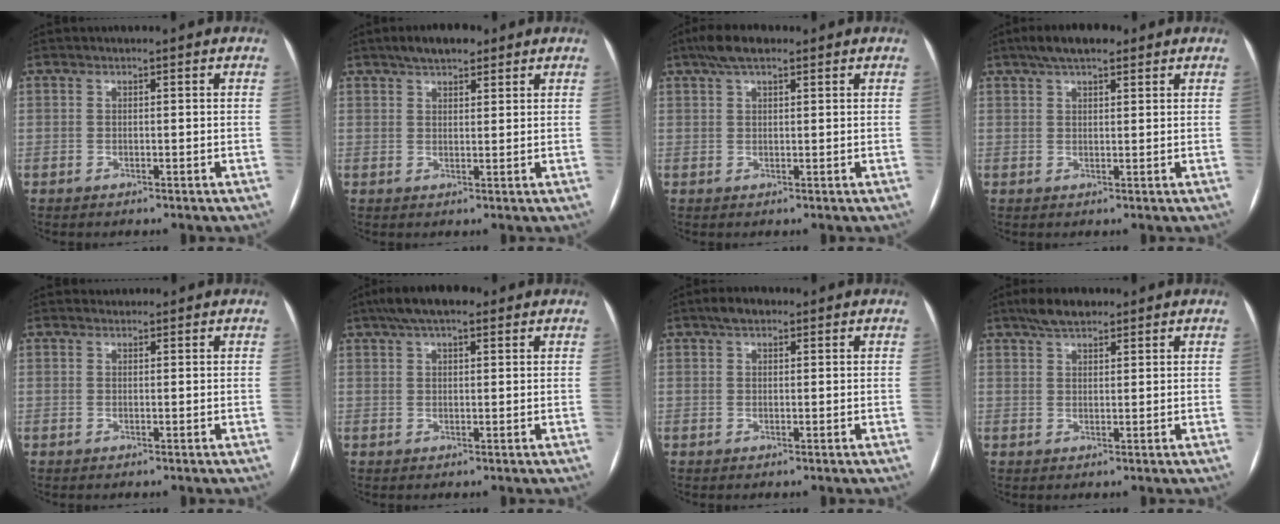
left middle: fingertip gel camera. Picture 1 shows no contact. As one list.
[{"total": 5.0, "force": [3.6, 2.0, 2.9], "torque": [-0.050, 0.017, 0.058]}, {"total": 4.9, "force": [3.3, 1.6, 3.2], "torque": [-0.065, 0.023, 0.057]}, {"total": 6.2, "force": [4.3, 2.0, 3.9], "torque": [-0.069, 0.025, 0.071]}, {"total": 0.8, "force": [0.7, 0.4, -0.2], "torque": [-0.001, 0.007, 0.010]}, {"total": 7.8, "force": [5.5, 2.4, 5.0], "torque": [-0.086, 0.035, 0.089]}, {"total": 2.7, "force": [1.8, 1.3, 1.5], "torque": [-0.029, 0.015, 0.029]}, {"total": 4.5, "force": [3.5, 1.7, 2.4], "torque": [-0.050, 0.016, 0.061]}]